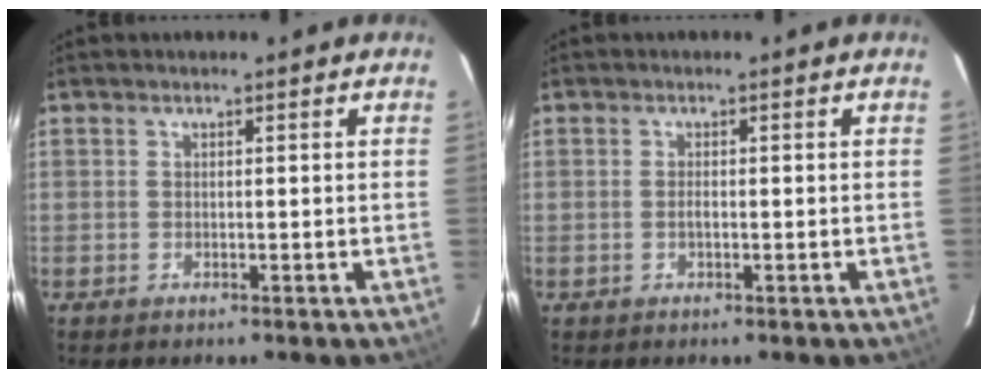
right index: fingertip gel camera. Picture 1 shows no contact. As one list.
[{"total": 0.8, "force": [-0.3, 0.3, 0.7], "torque": [-0.014, 0.000, -0.006]}]